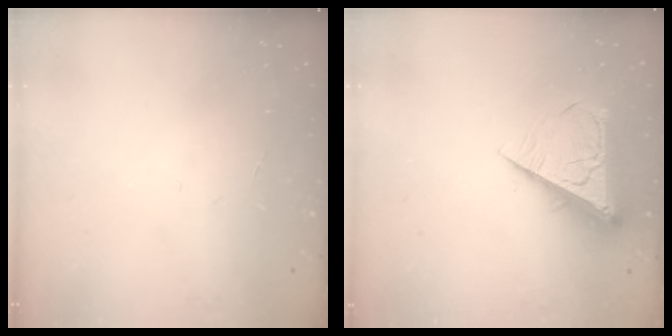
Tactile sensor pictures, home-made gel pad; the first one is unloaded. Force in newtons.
{"total": 8.5, "press": 8.4, "slide": 1.2}